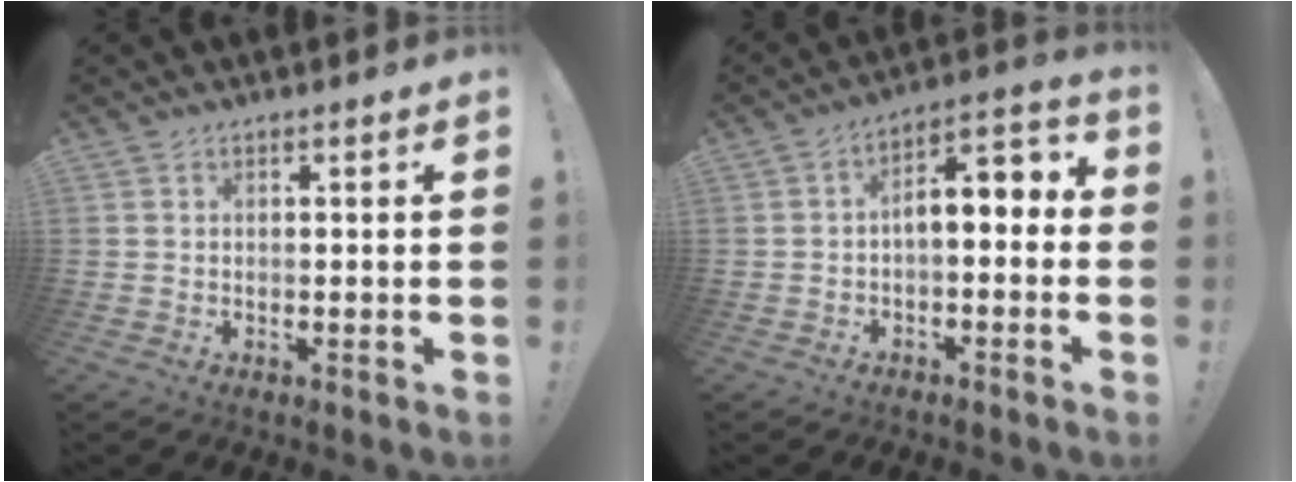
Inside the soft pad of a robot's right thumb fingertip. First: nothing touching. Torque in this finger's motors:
{"motor_torque": [1.20, 1.37, 1.09, -0.45, 0.00]}